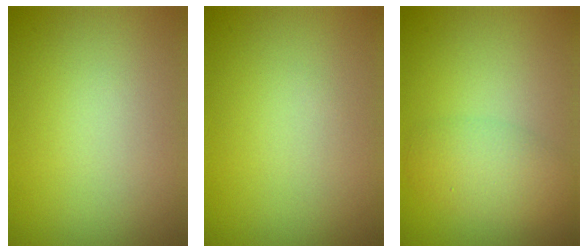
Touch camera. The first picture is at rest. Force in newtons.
{"total": 0.0}
{"total": 3.5, "press": 3.5, "slide": 0.2}